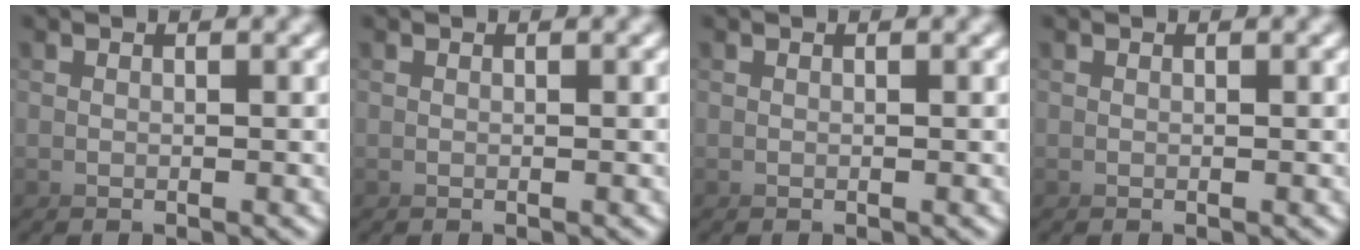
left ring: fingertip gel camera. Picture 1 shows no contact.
{"total": 0.0}
{"total": 0.0}
{"total": 0.0}